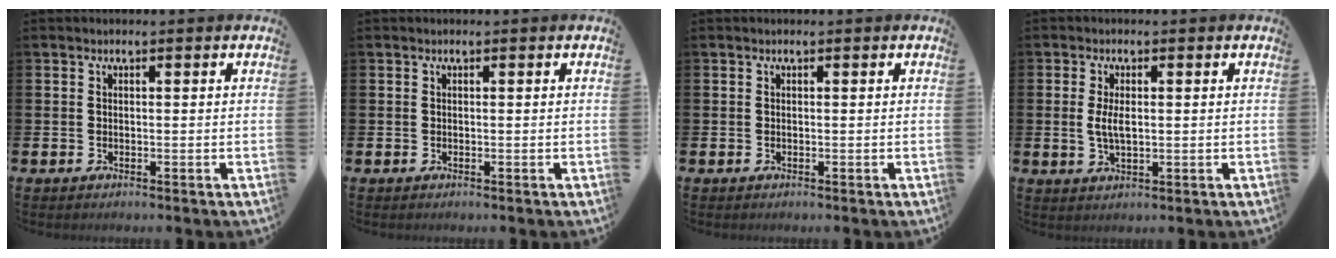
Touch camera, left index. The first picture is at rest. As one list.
[{"total": 0.0}, {"total": 0.0}, {"total": 3.3, "force": [0.4, 1.5, 2.9], "torque": [-0.047, 0.002, 0.002]}]